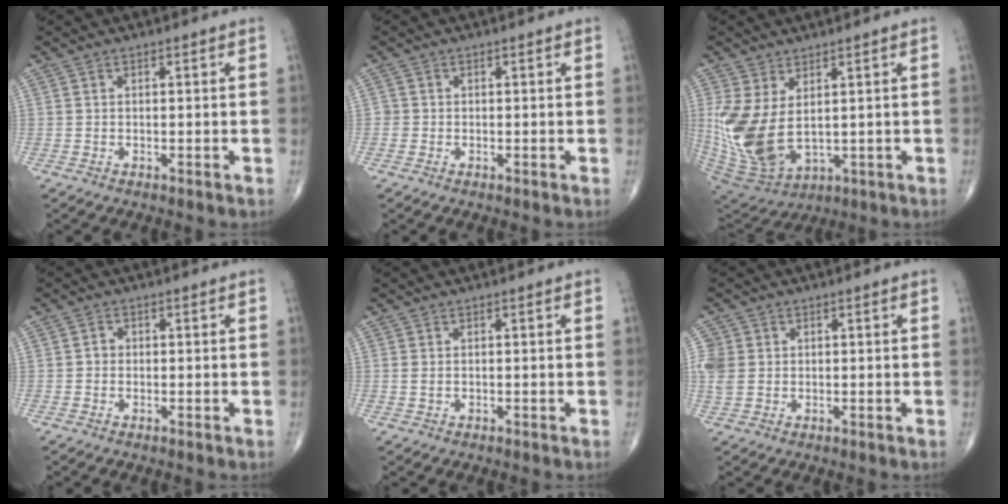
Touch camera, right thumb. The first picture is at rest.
{"total": 1.0, "force": [-0.2, 0.9, 0.0], "torque": [0.006, 0.005, -0.007]}
{"total": 13.7, "force": [1.6, 8.0, 11.0], "torque": [-0.237, -0.023, 0.057]}
{"total": 1.2, "force": [-0.1, 1.1, 0.5], "torque": [0.000, 0.004, -0.005]}
{"total": 0.9, "force": [0.1, 0.7, 0.6], "torque": [-0.015, 0.003, 0.005]}
{"total": 5.2, "force": [0.6, 4.5, 2.5], "torque": [-0.059, 0.007, 0.017]}